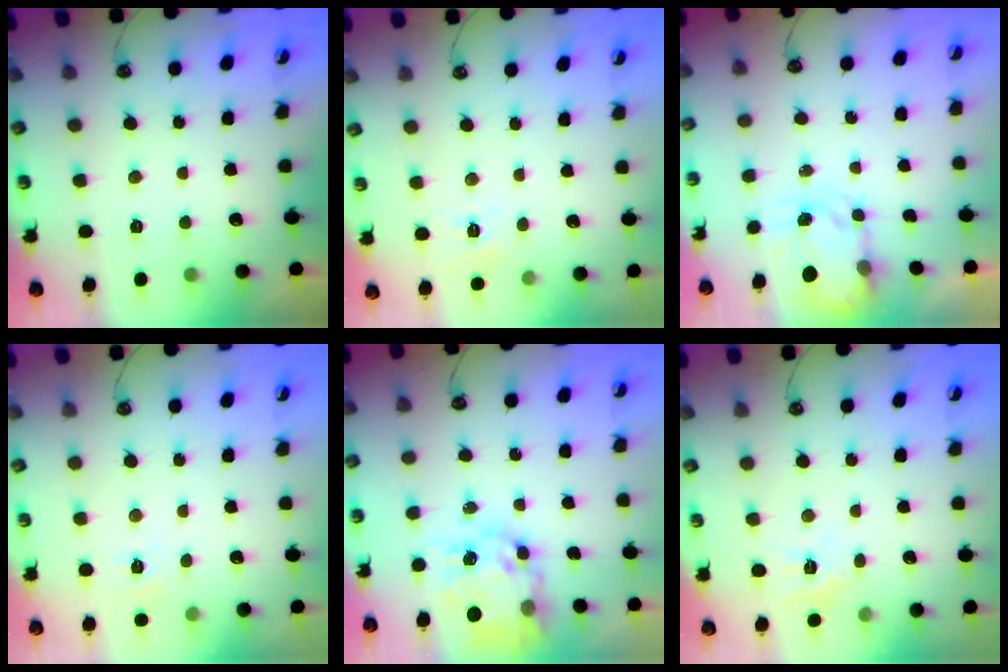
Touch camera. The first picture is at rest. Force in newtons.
{"total": 7.2, "press": 7.2, "slide": 0.8}
{"total": 3.6, "press": 3.5, "slide": 0.5}
{"total": 4.7, "press": 4.7, "slide": 0.6}
{"total": 15.2, "press": 15.1, "slide": 1.4}
{"total": 7.7, "press": 7.7, "slide": 0.5}